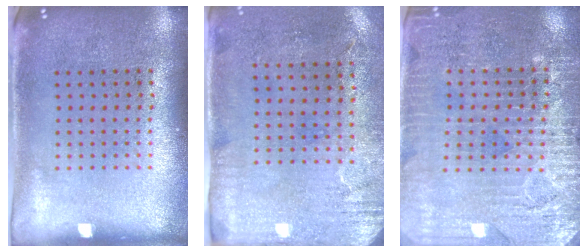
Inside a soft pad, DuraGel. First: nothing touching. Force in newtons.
{"total": 3.0, "press": 2.4, "slide": 1.8}
{"total": 3.3, "press": 3.1, "slide": 1.2}